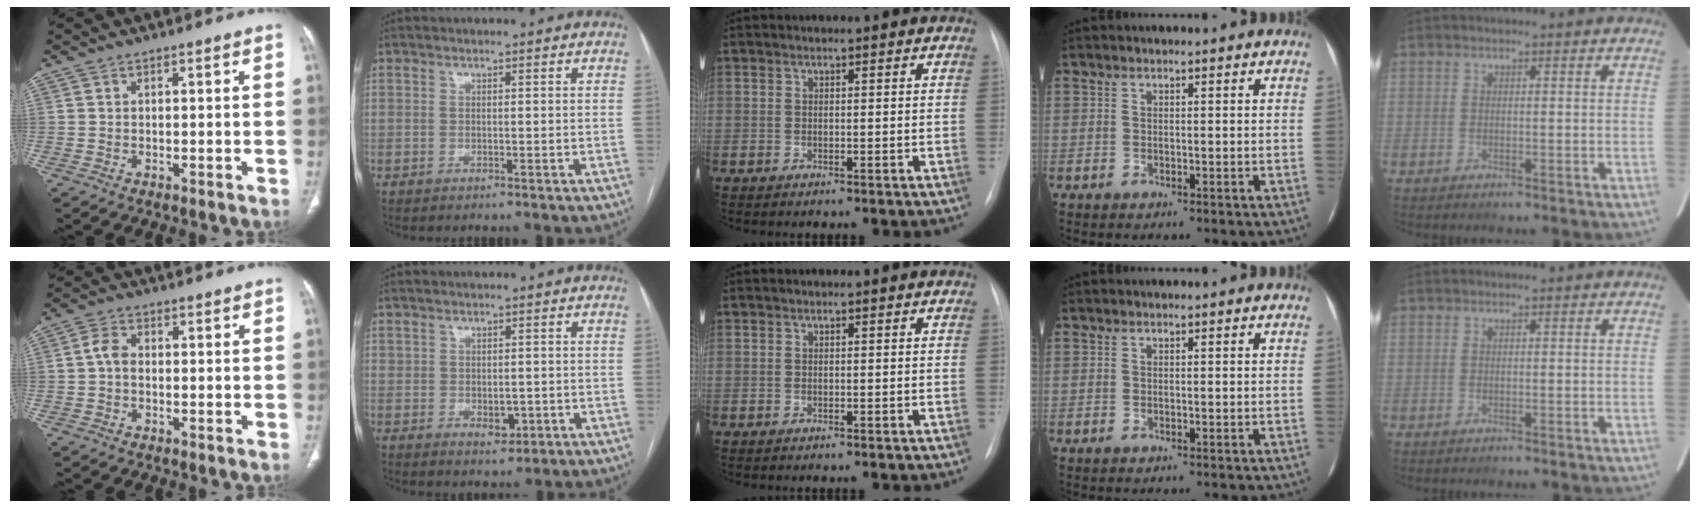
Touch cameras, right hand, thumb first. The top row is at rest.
{"thumb": {"total": 3.2, "force": [-0.1, 2.3, 2.3], "torque": [-0.041, 0.009, -0.007]}, "index": {"total": 3.1, "force": [-0.5, 2.1, 2.2], "torque": [-0.029, 0.000, 0.003]}}